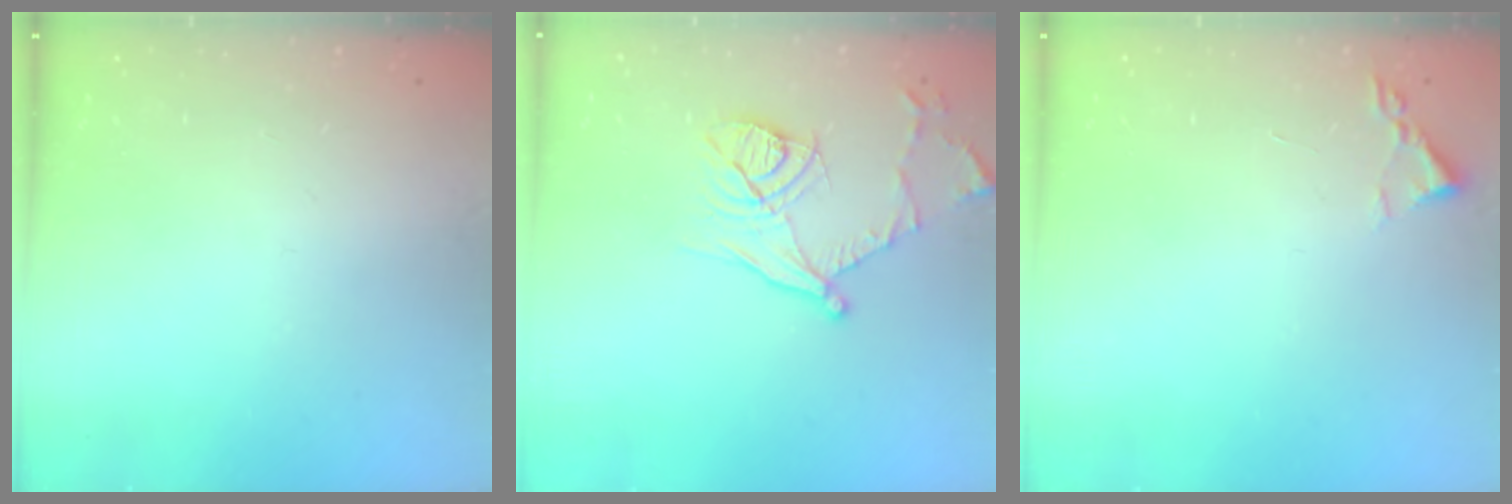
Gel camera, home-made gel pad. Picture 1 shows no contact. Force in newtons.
{"total": 13.8, "press": 13.7, "slide": 1.8}
{"total": 1.8, "press": 1.8, "slide": 0.3}